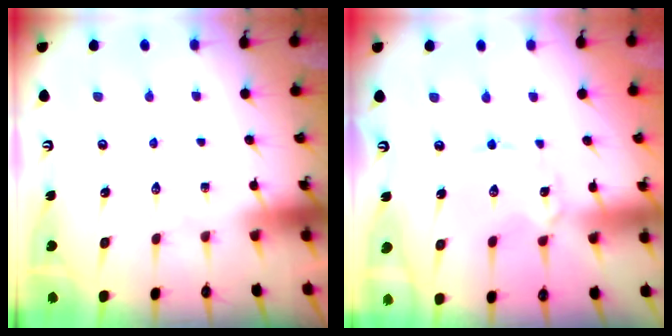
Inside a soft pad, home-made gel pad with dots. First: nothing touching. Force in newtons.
{"total": 0.9, "press": 0.9, "slide": 0.1}